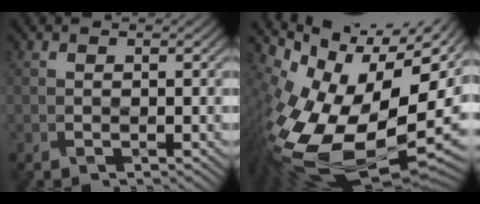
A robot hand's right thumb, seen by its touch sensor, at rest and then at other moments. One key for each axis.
{"total": 18.2, "fx": -3.2, "fy": 10.0, "fz": 14.8, "tx": -0.250, "ty": -0.028, "tz": -0.026}